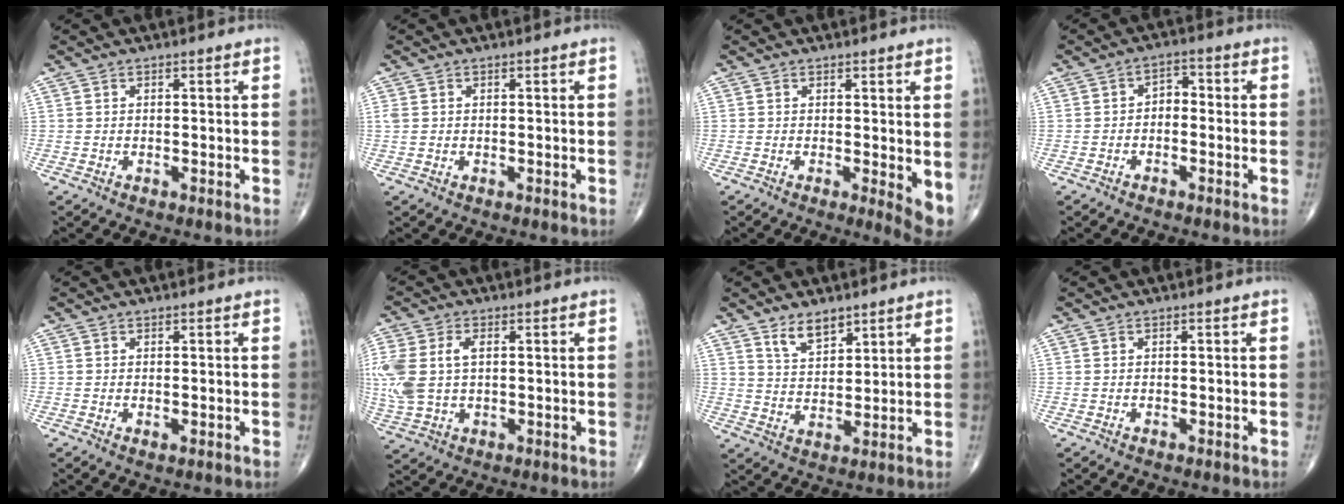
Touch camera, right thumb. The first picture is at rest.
{"total": 1.4, "force": [0.1, 1.1, 0.8], "torque": [-0.027, 0.004, 0.004]}
{"total": 4.5, "force": [0.5, 1.4, 4.2], "torque": [-0.057, -0.013, 0.007]}
{"total": 3.0, "force": [-0.8, 2.0, 2.0], "torque": [-0.020, 0.017, -0.026]}
{"total": 0.6, "force": [0.0, 0.3, 0.6], "torque": [-0.013, -0.004, 0.001]}
{"total": 11.6, "force": [1.3, 7.4, 8.8], "torque": [-0.225, 0.011, 0.032]}
{"total": 5.8, "force": [4.2, 2.8, 2.9], "torque": [-0.035, -0.034, 0.082]}
{"total": 0.0}